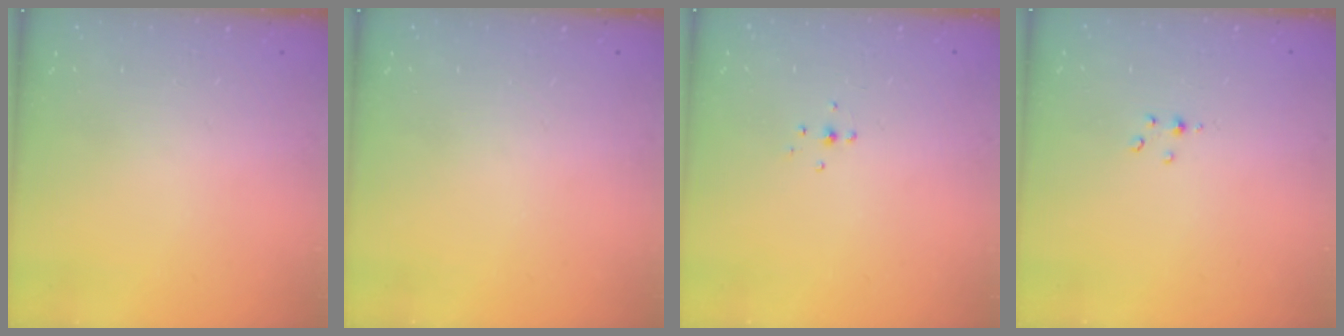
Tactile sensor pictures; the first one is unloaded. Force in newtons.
{"total": 0.0}
{"total": 3.8, "press": 3.7, "slide": 0.8}
{"total": 2.5, "press": 2.5, "slide": 0.3}